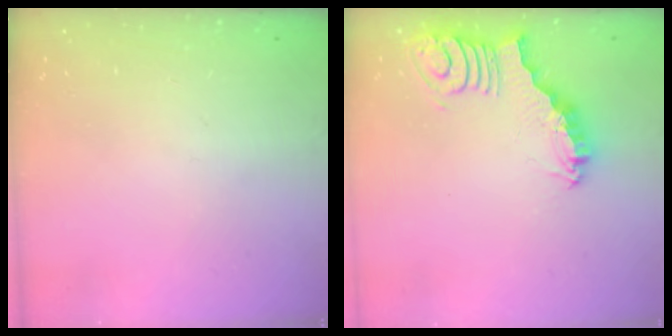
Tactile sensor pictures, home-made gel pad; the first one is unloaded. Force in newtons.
{"total": 3.0, "press": 3.0, "slide": 0.6}